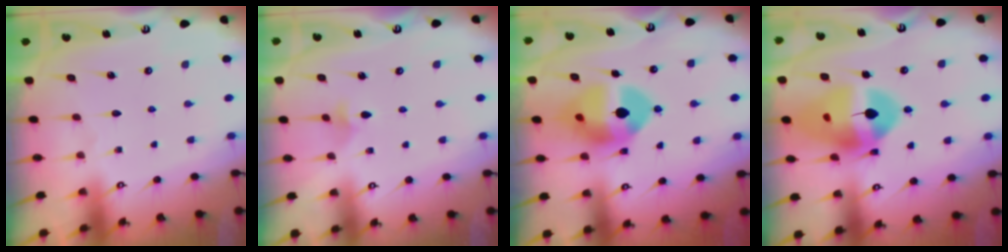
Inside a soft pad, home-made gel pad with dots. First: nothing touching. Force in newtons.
{"total": 4.9, "press": 4.8, "slide": 1.1}
{"total": 13.2, "press": 13.1, "slide": 1.8}
{"total": 18.1, "press": 17.9, "slide": 2.2}